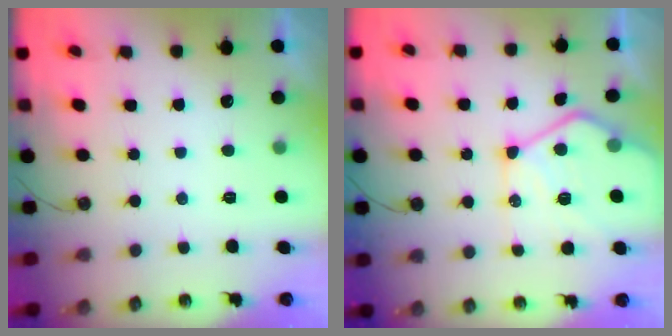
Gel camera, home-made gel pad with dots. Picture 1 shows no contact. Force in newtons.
{"total": 15.5, "press": 15.4, "slide": 1.4}